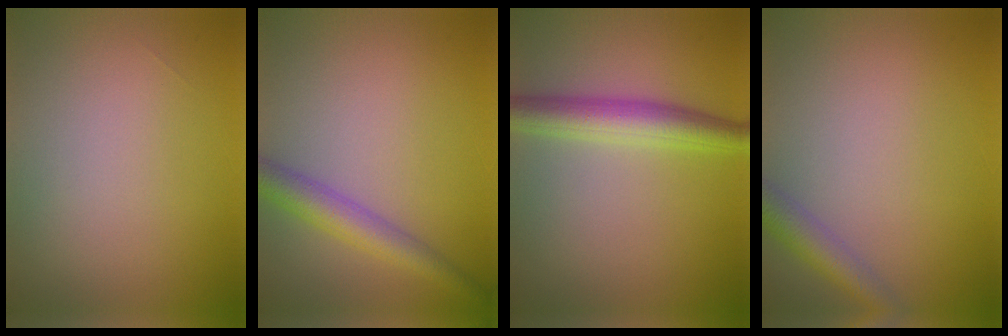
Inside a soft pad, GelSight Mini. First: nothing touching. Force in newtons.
{"total": 3.6, "press": 3.6, "slide": 0.1}
{"total": 4.2, "press": 4.2, "slide": 0.0}
{"total": 2.8, "press": 2.8, "slide": 0.1}